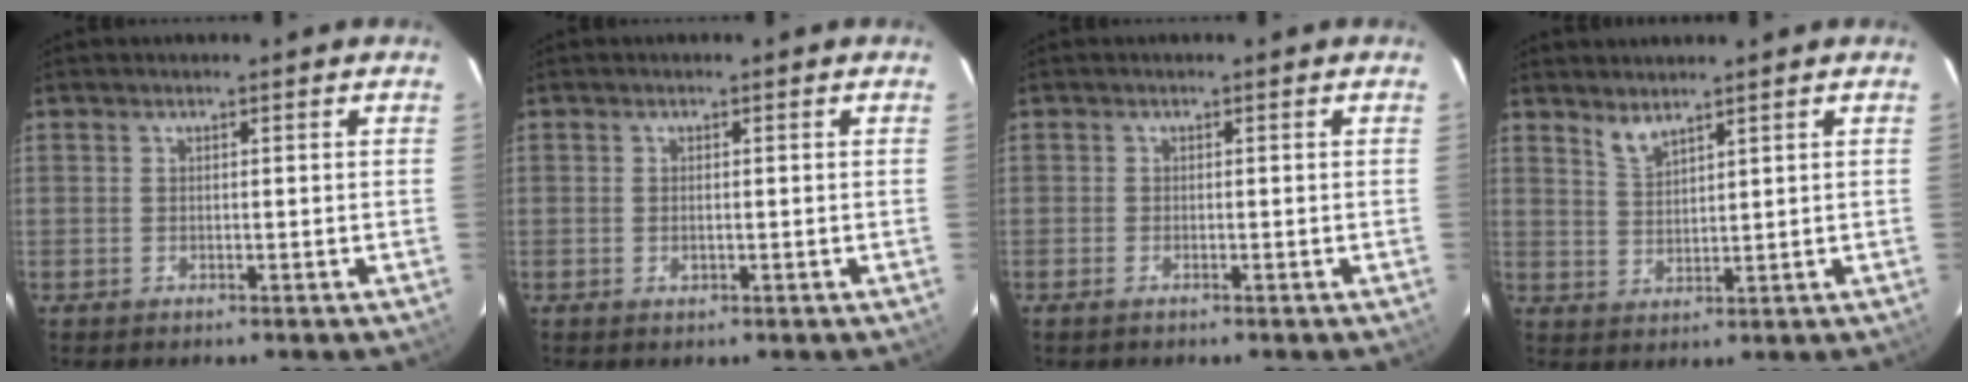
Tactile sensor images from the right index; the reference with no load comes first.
{"total": 1.0, "force": [-0.2, 0.7, 0.8], "torque": [-0.014, 0.002, -0.002]}
{"total": 1.0, "force": [-0.7, 0.4, 0.5], "torque": [-0.011, -0.003, -0.016]}
{"total": 3.4, "force": [2.9, 0.7, 1.5], "torque": [-0.030, 0.001, 0.058]}